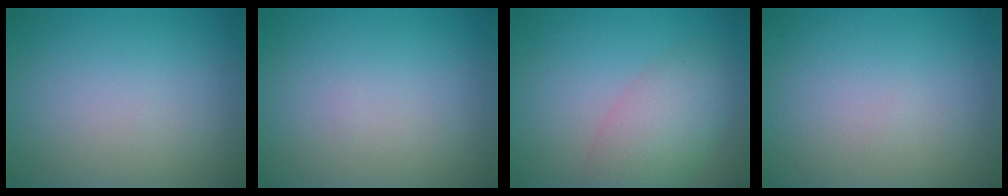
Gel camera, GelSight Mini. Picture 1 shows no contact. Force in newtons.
{"total": 0.0}
{"total": 4.7, "press": 4.7, "slide": 0.2}
{"total": 0.0}